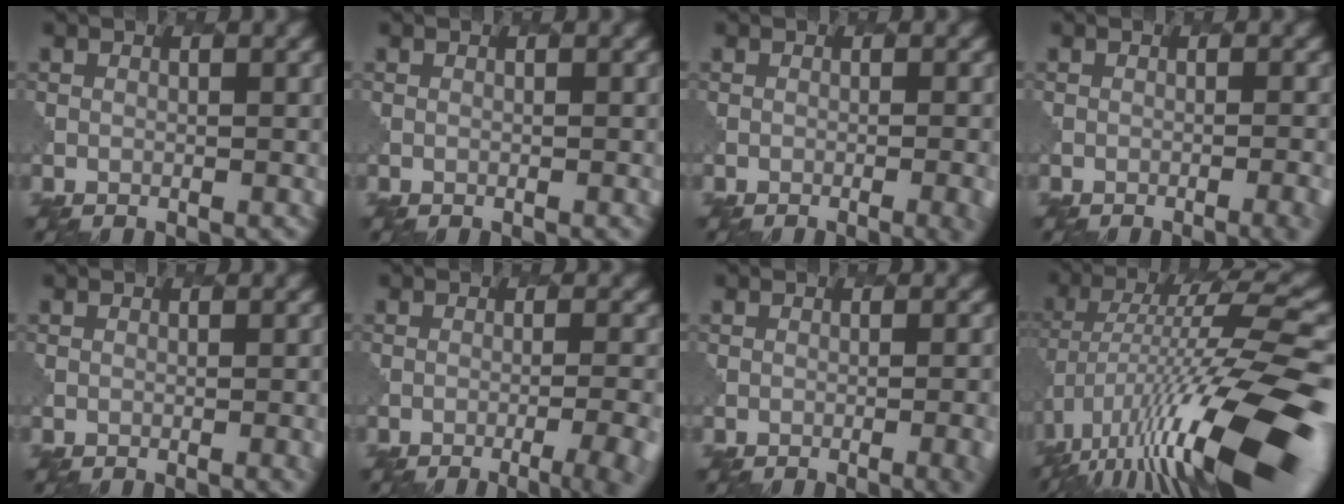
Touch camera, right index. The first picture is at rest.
{"total": 0.6, "force": [-0.1, 0.2, 0.5], "torque": [-0.002, 0.001, -0.001]}
{"total": 3.6, "force": [-1.3, 1.6, 3.0], "torque": [-0.010, 0.010, -0.013]}
{"total": 3.9, "force": [-1.9, 1.6, 3.1], "torque": [-0.011, 0.013, -0.022]}
{"total": 2.3, "force": [-0.5, 1.0, 2.0], "torque": [-0.005, 0.008, -0.007]}
{"total": 5.9, "force": [-3.2, 1.8, 4.5], "torque": [-0.047, 0.004, -0.034]}
{"total": 4.8, "force": [-1.6, 2.1, 4.0], "torque": [-0.013, 0.013, -0.016]}
{"total": 14.4, "force": [-5.3, 3.9, 12.8], "torque": [-0.225, 0.020, -0.094]}